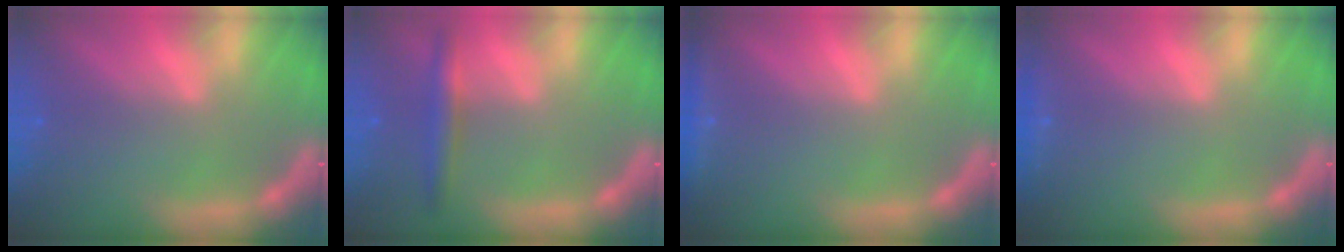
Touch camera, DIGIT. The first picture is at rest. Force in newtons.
{"total": 3.0}
{"total": 1.9}
{"total": 0.9}